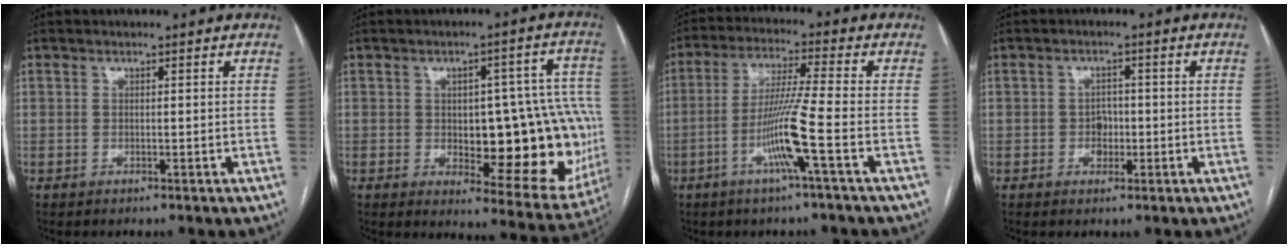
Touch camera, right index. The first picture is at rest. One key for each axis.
{"total": 20.5, "fx": -2.1, "fy": 7.8, "fz": 18.8, "tx": -0.158, "ty": 0.032, "tz": -0.001}
{"total": 9.3, "fx": -3.4, "fy": -1.5, "fz": 8.5, "tx": -0.169, "ty": -0.007, "tz": -0.069}
{"total": 2.5, "fx": -0.6, "fy": 2.0, "fz": 1.4, "tx": -0.015, "ty": 0.007, "tz": -0.006}